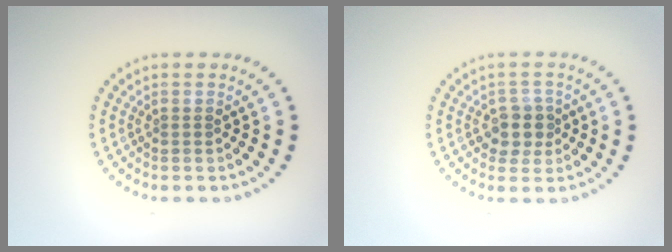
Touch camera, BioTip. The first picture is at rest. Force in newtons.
{"total": 2.4, "press": 2.3, "slide": 0.9}